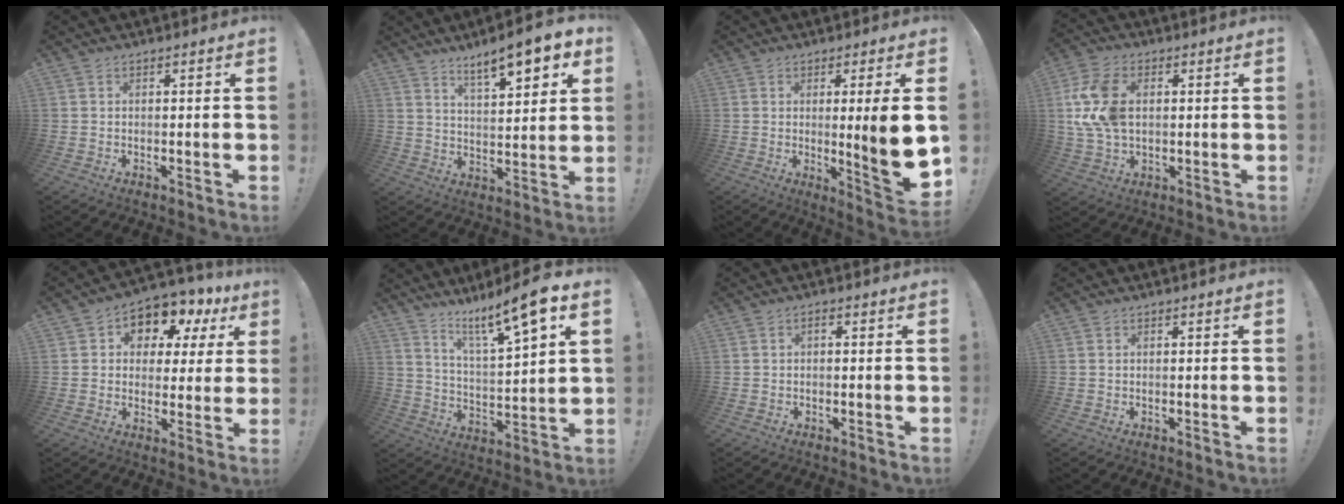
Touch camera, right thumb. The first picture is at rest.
{"total": 11.3, "force": [7.8, 2.2, 7.9], "torque": [-0.111, -0.050, 0.126]}
{"total": 12.1, "force": [-0.2, 0.3, 12.1], "torque": [-0.171, -0.019, -0.002]}
{"total": 13.4, "force": [1.8, 8.9, 9.8], "torque": [-0.198, 0.002, 0.037]}
{"total": 7.8, "force": [4.1, 5.7, 3.3], "torque": [-0.041, -0.041, 0.074]}
{"total": 13.5, "force": [9.4, 1.5, 9.6], "torque": [-0.159, -0.062, 0.144]}
{"total": 0.9, "force": [-0.5, 0.2, 0.7], "torque": [-0.019, 0.005, -0.008]}
{"total": 0.0}